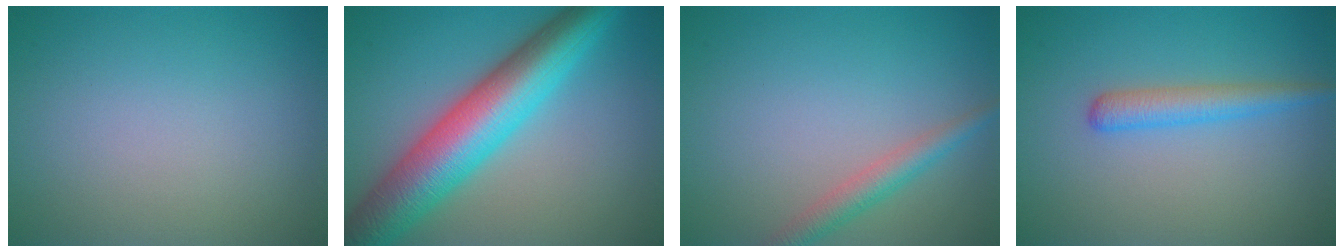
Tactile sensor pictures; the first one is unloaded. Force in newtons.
{"total": 10.3, "press": 10.3, "slide": 0.1}
{"total": 2.5, "press": 2.5, "slide": 0.0}
{"total": 2.5, "press": 2.5, "slide": 0.1}